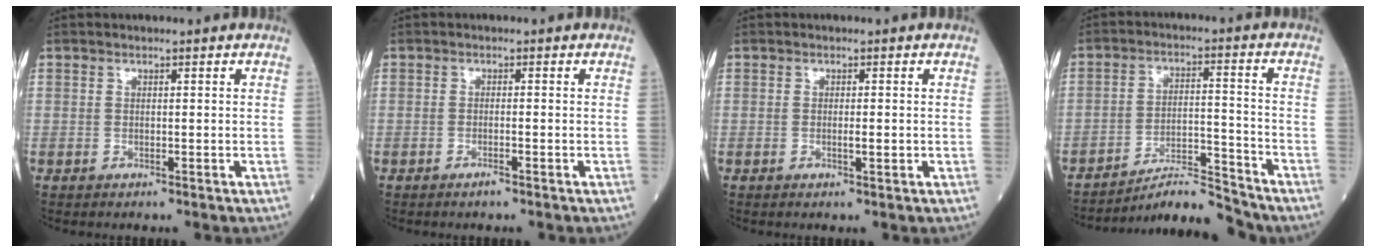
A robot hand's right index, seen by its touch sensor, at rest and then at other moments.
{"total": 1.5, "force": [-1.0, 0.3, 1.1], "torque": [-0.026, -0.002, -0.017]}
{"total": 1.7, "force": [-0.3, 0.5, 1.6], "torque": [-0.034, -0.002, -0.003]}
{"total": 14.2, "force": [-13.5, 1.2, 4.4], "torque": [-0.072, 0.029, -0.227]}